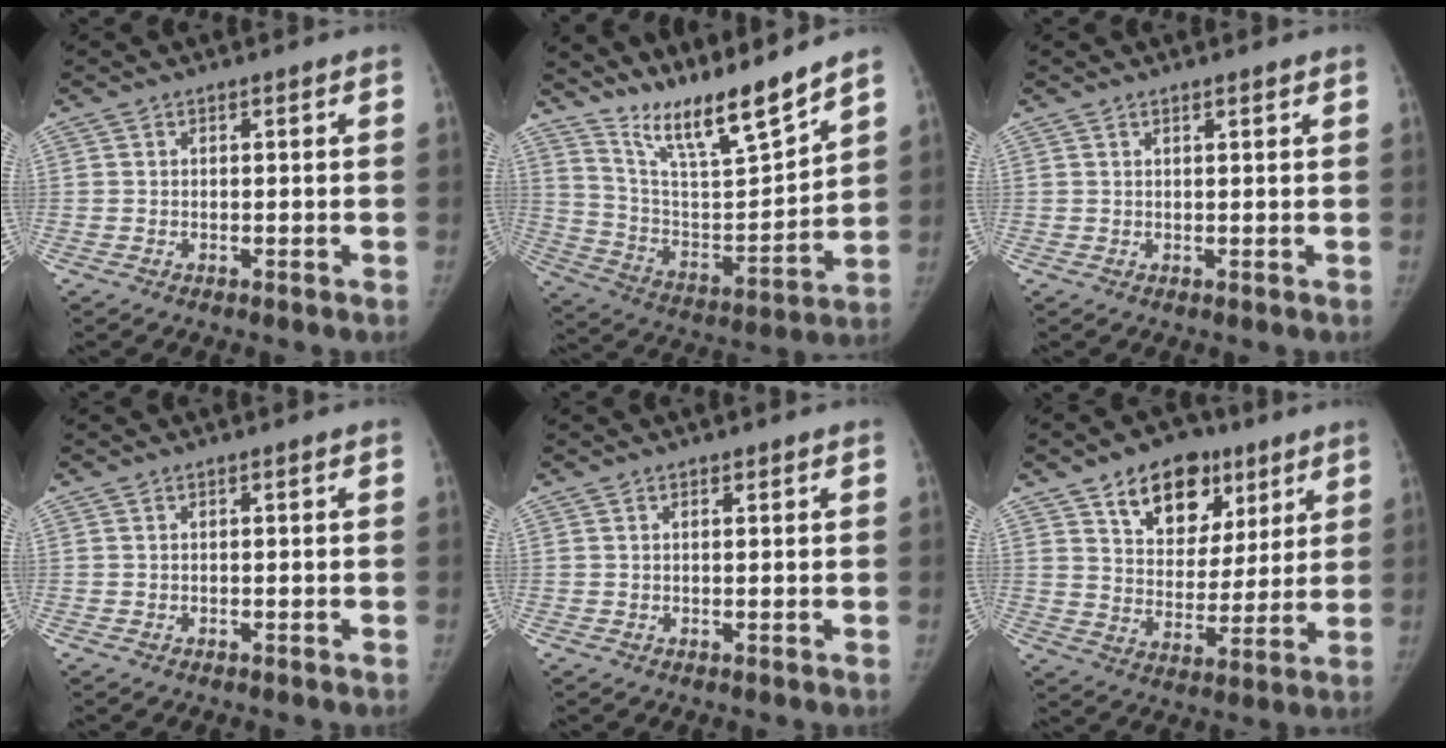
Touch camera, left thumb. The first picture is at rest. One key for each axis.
{"total": 15.9, "fx": 13.8, "fy": 1.2, "fz": 7.8, "tx": -0.116, "ty": -0.087, "tz": 0.258}
{"total": 0.8, "fx": 0.7, "fy": 0.2, "fz": 0.4, "tx": -0.005, "ty": -0.003, "tz": 0.011}
{"total": 0.0}
{"total": 0.8, "fx": 0.5, "fy": 0.5, "fz": 0.4, "tx": -0.003, "ty": -0.001, "tz": 0.005}
{"total": 15.6, "fx": 8.9, "fy": 10.3, "fz": 7.6, "tx": -0.065, "ty": -0.030, "tz": 0.146}